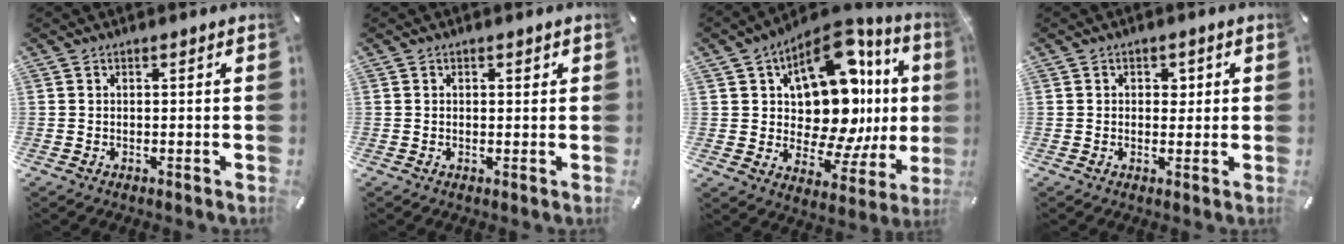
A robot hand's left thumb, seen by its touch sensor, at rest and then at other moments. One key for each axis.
{"total": 0.8, "fx": 0.2, "fy": 0.6, "fz": 0.4, "tx": 0.000, "ty": 0.000, "tz": 0.002}
{"total": 18.0, "fx": 4.9, "fy": 10.7, "fz": 13.7, "tx": -0.194, "ty": -0.069, "tz": 0.076}
{"total": 2.5, "fx": 0.4, "fy": 2.0, "fz": 1.5, "tx": -0.008, "ty": -0.002, "tz": -0.003}